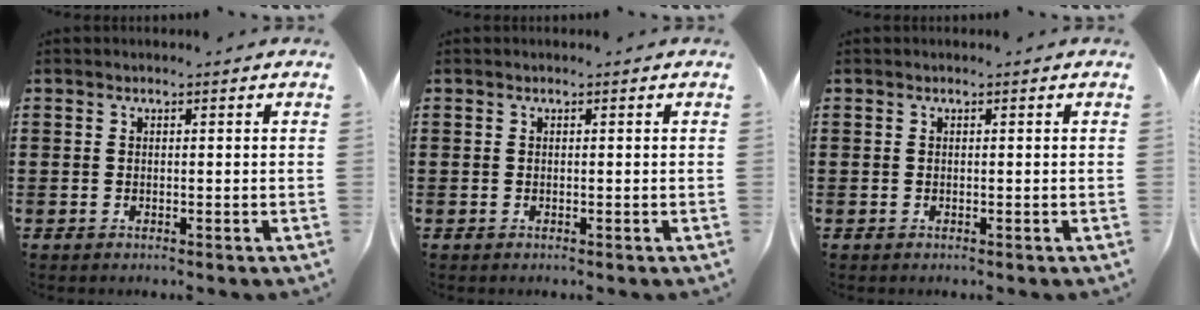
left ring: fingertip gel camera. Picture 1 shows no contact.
{"total": 0.0}
{"total": 0.0}